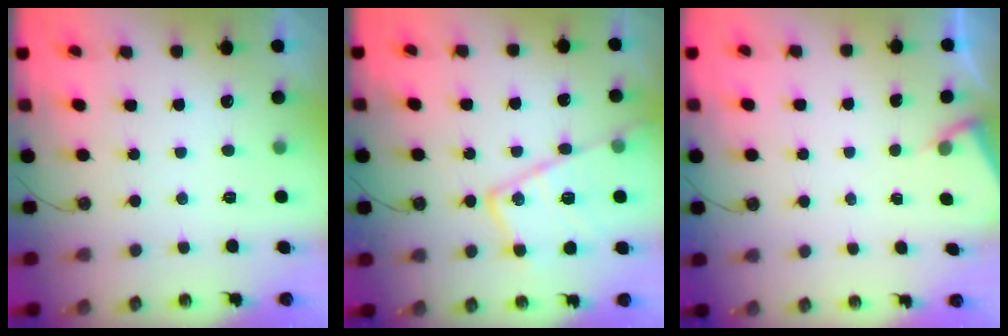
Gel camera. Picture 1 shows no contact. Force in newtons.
{"total": 19.9, "press": 19.8, "slide": 1.6}
{"total": 2.3, "press": 2.3, "slide": 0.4}